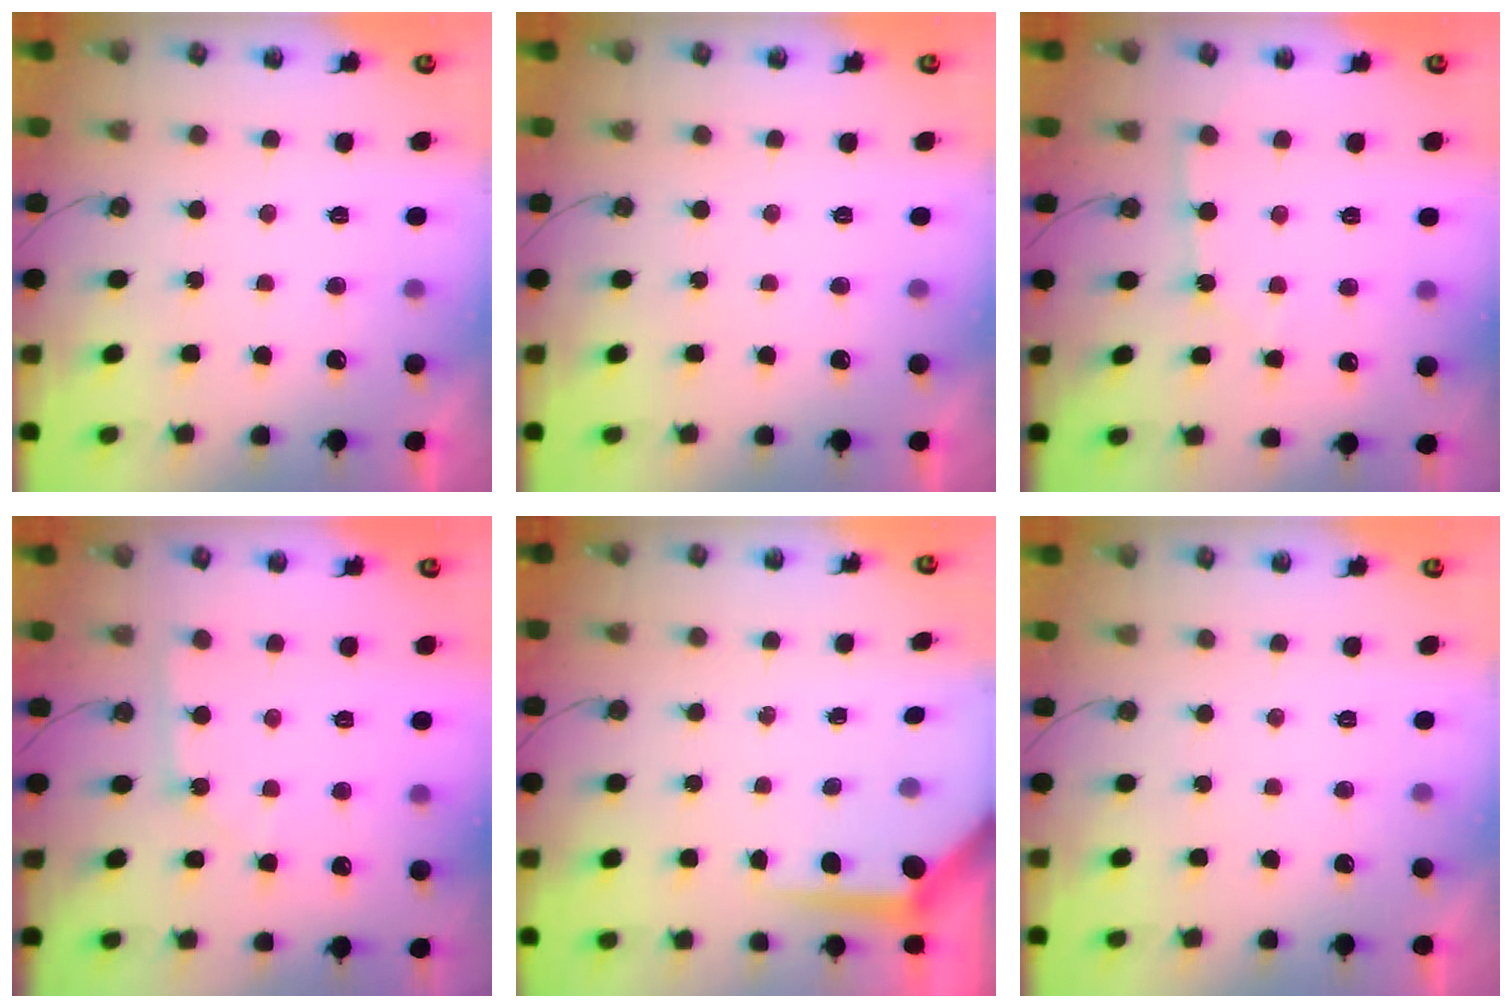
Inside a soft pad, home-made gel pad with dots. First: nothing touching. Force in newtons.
{"total": 0.0}
{"total": 2.5, "press": 2.5, "slide": 0.3}
{"total": 2.7, "press": 2.7, "slide": 0.4}
{"total": 5.4, "press": 5.4, "slide": 0.1}
{"total": 0.0}